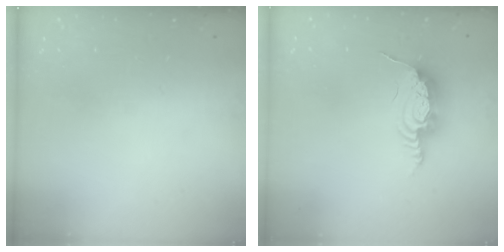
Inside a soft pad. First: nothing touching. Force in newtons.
{"total": 11.9, "press": 11.9, "slide": 0.9}